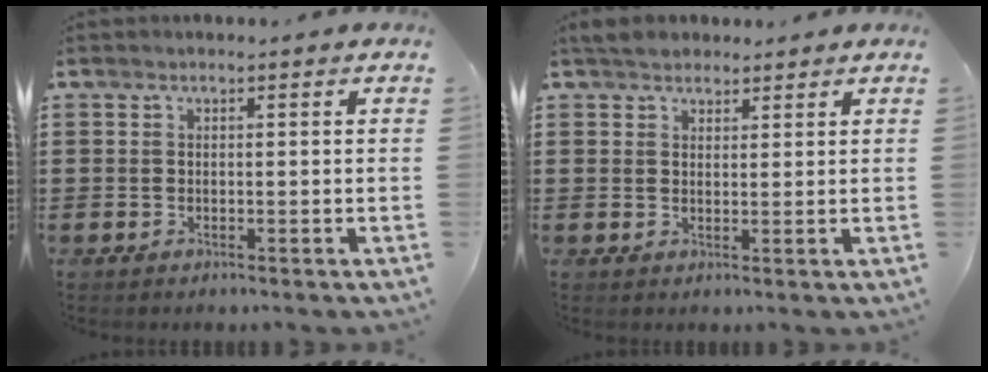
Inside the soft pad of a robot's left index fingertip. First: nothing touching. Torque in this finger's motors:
{"motor_torque": [-0.17, 0.02, 0.00, -0.03]}